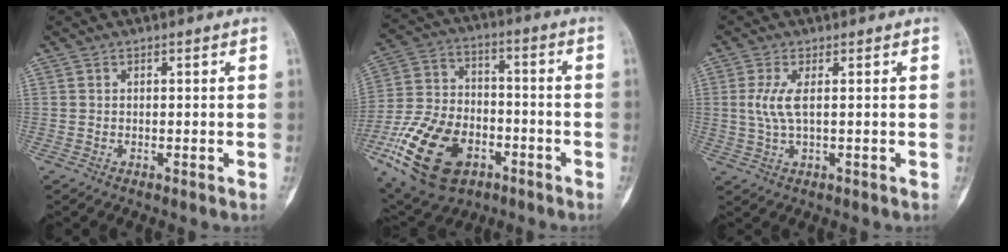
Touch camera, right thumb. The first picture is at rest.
{"total": 21.0, "force": [-9.0, 13.1, 13.8], "torque": [-0.258, 0.039, -0.153]}
{"total": 4.6, "force": [0.7, 1.3, 4.4], "torque": [-0.116, -0.003, 0.018]}